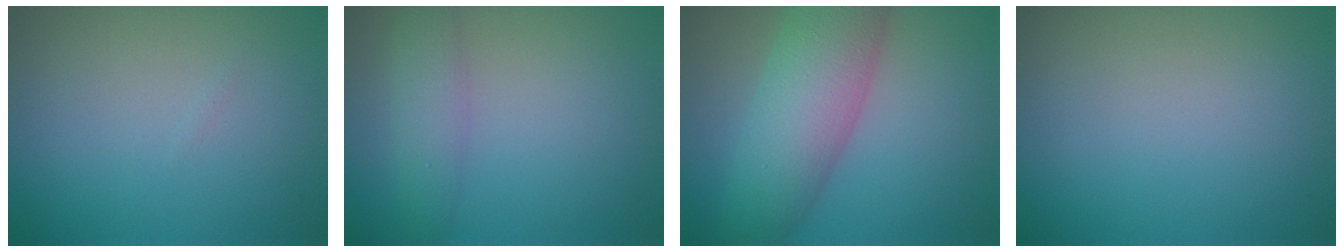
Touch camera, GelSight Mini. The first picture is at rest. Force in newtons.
{"total": 2.8, "press": 2.8, "slide": 0.1}
{"total": 8.4, "press": 8.4, "slide": 0.2}
{"total": 0.0}